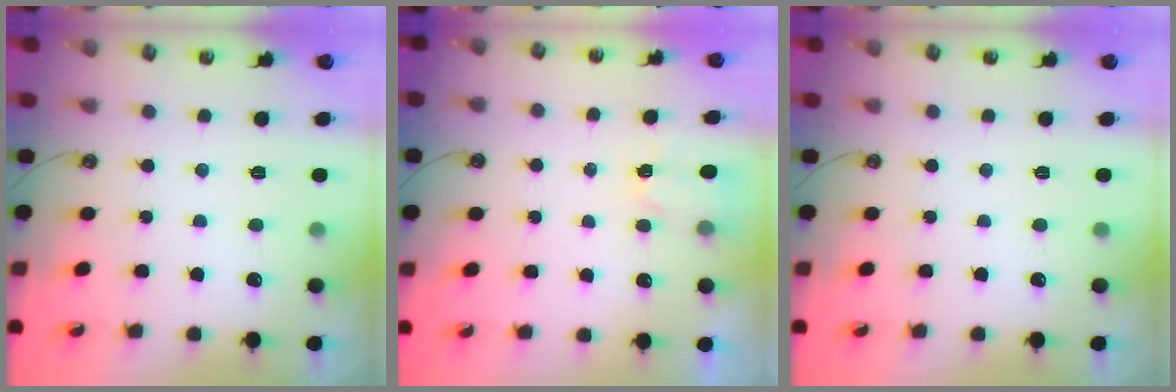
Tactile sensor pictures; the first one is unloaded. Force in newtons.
{"total": 2.2, "press": 2.2, "slide": 0.4}
{"total": 0.0}